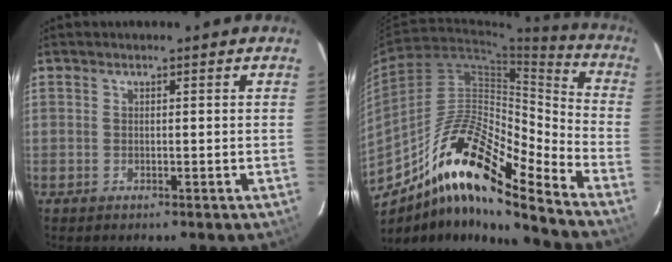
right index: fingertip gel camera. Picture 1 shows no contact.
{"total": 17.4, "force": [-11.8, 3.3, 12.3], "torque": [-0.217, 0.010, -0.225]}